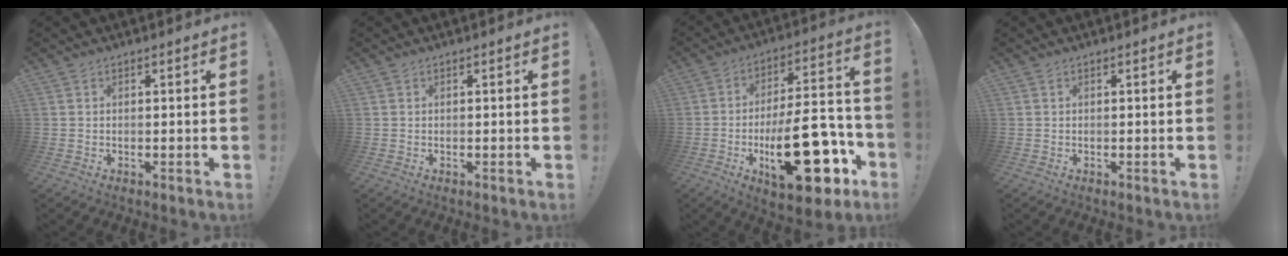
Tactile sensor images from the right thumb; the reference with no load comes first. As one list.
[{"total": 0.0}, {"total": 26.7, "force": [-8.8, 10.8, 22.8], "torque": [-0.359, 0.055, -0.129]}, {"total": 0.0}]